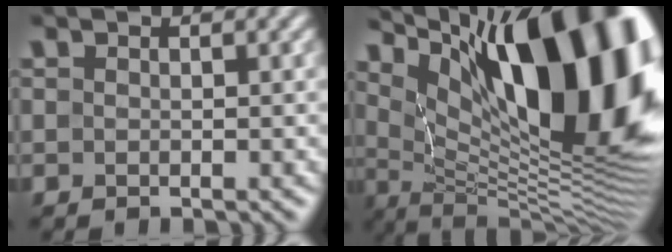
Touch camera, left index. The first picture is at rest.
{"total": 18.5, "force": [7.4, 7.1, 15.4], "torque": [-0.207, 0.038, 0.123]}